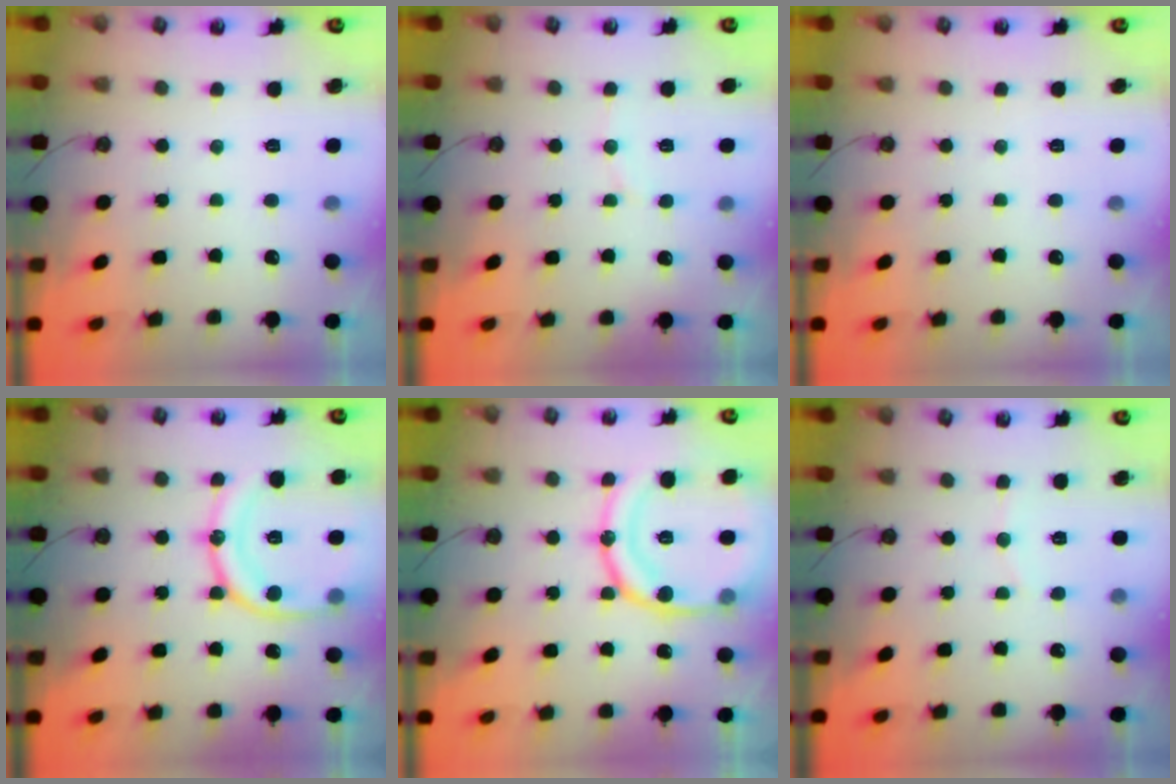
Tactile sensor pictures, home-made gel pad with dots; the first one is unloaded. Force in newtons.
{"total": 3.9, "press": 3.7, "slide": 1.0}
{"total": 0.0}
{"total": 16.4, "press": 16.3, "slide": 1.9}
{"total": 20.7, "press": 20.5, "slide": 2.4}
{"total": 3.1, "press": 3.1, "slide": 0.3}